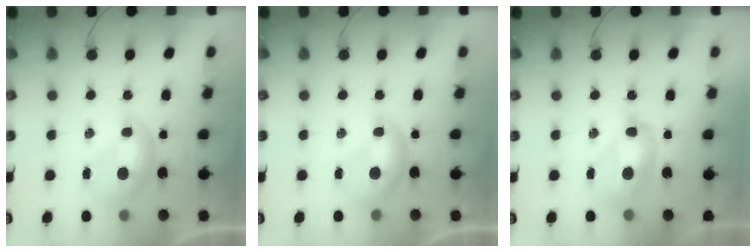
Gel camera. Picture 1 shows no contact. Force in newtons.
{"total": 0.0}
{"total": 2.6, "press": 2.6, "slide": 0.1}